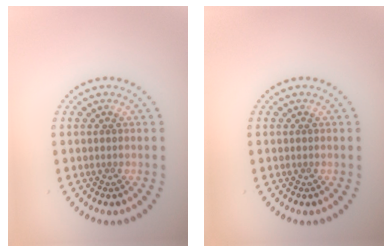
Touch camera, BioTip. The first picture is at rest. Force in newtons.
{"total": 0.0}